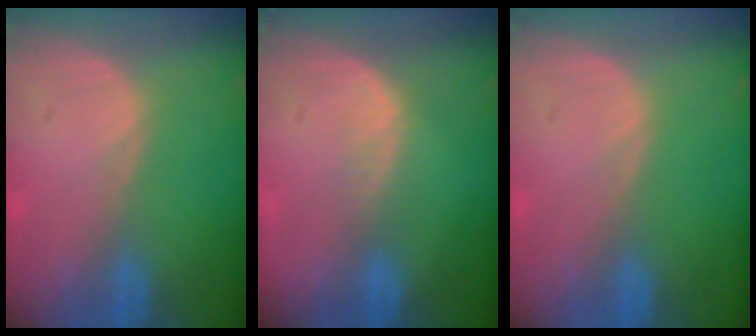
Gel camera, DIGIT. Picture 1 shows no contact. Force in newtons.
{"total": 2.3, "press": 1.6, "slide": 1.6}
{"total": 0.0}